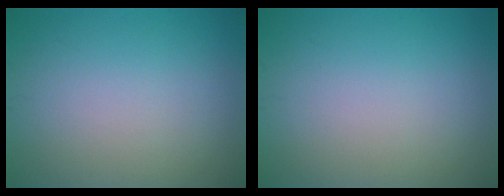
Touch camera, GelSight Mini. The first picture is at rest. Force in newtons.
{"total": 0.0}